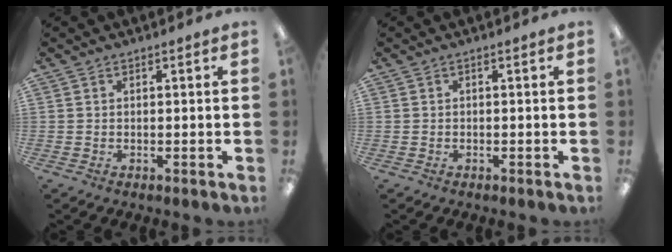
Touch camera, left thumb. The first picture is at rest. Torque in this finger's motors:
{"motor_torque": [-0.02, 0.08, -0.27, 0.07, 0.00]}